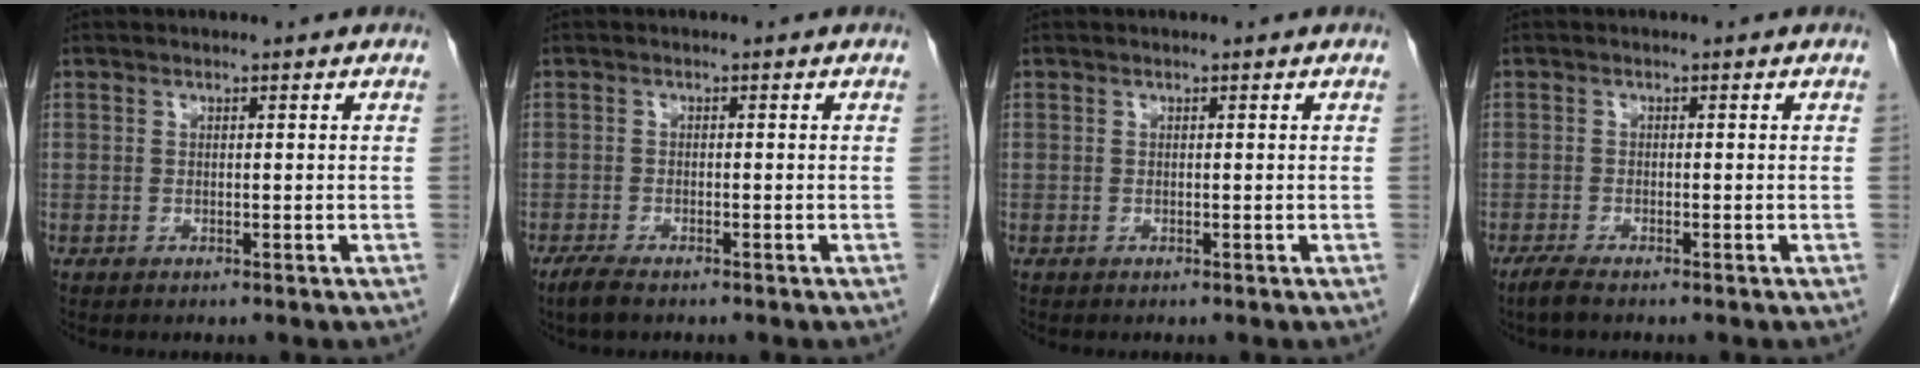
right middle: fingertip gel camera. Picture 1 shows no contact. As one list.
[{"total": 3.0, "force": [-2.3, 0.7, 1.9], "torque": [-0.043, -0.008, -0.038]}, {"total": 0.0}, {"total": 2.3, "force": [-1.8, 0.2, 1.4], "torque": [-0.037, -0.008, -0.035]}]